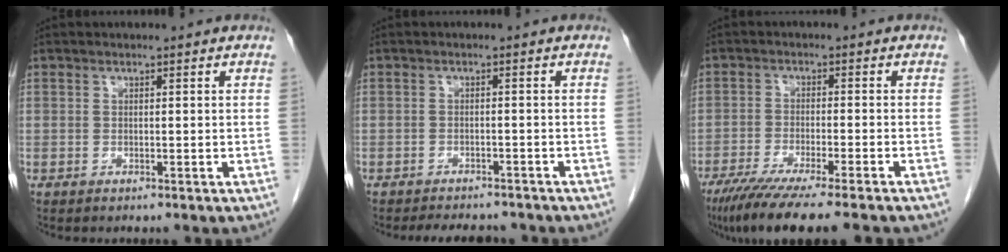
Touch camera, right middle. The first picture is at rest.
{"total": 6.8, "force": [-6.1, 2.0, 2.0], "torque": [-0.028, -0.002, -0.079]}
{"total": 12.3, "force": [-9.9, -0.1, 7.3], "torque": [-0.103, -0.034, -0.155]}